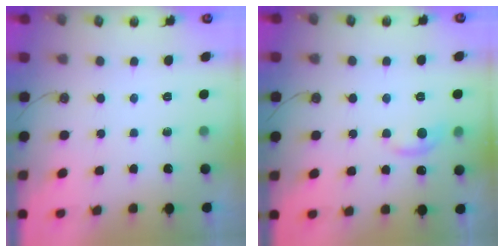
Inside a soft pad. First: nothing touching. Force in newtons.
{"total": 0.7, "press": 0.1, "slide": 0.7}